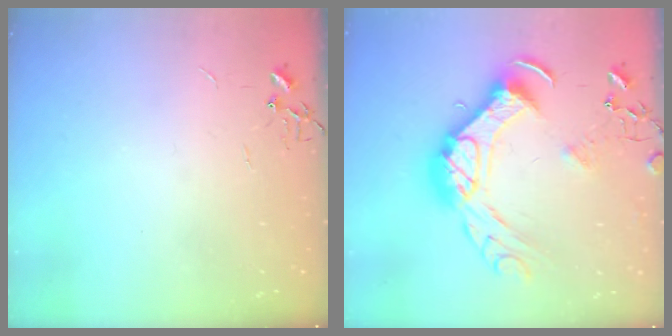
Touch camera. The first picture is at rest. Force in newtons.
{"total": 23.8, "press": 23.7, "slide": 2.3}